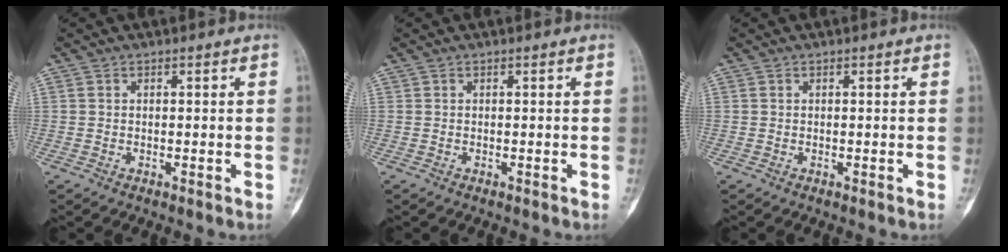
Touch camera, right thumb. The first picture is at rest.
{"total": 0.0}
{"total": 0.0}